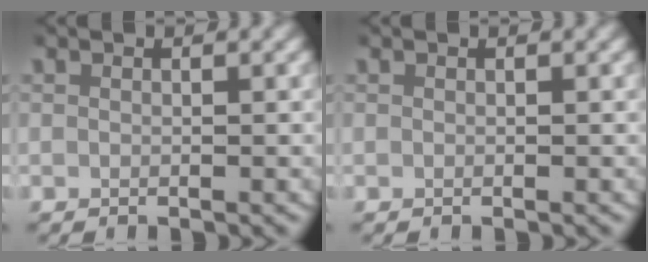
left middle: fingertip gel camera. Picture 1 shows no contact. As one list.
[{"total": 0.0}]